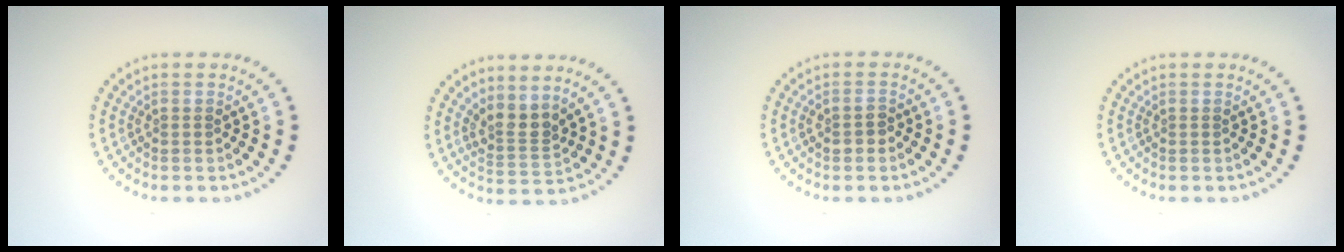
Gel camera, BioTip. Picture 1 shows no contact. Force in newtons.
{"total": 2.6, "press": 1.9, "slide": 1.8}
{"total": 1.4, "press": 1.4, "slide": 0.3}
{"total": 0.0}